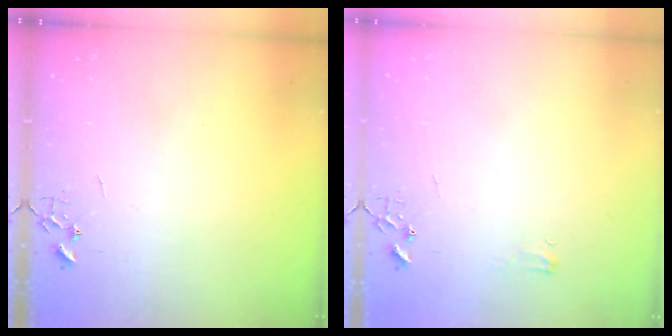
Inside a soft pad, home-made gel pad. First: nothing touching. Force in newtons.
{"total": 4.0, "press": 4.0, "slide": 0.5}